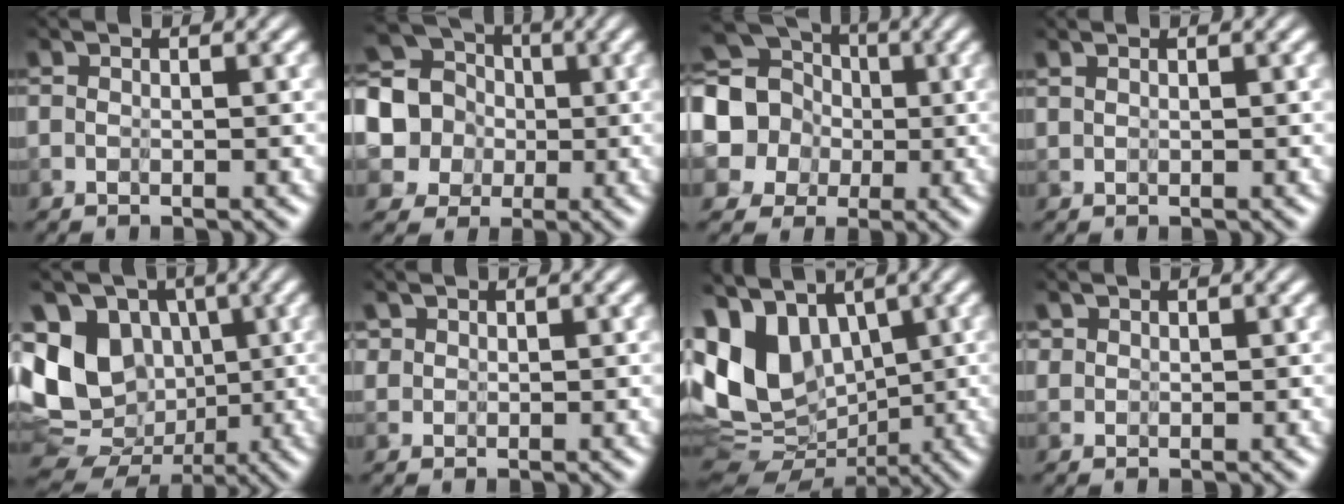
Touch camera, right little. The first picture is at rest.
{"total": 9.3, "force": [1.0, 8.5, 3.6], "torque": [-0.129, 0.008, -0.010]}
{"total": 11.9, "force": [0.4, 11.0, 4.5], "torque": [-0.157, 0.002, -0.029]}
{"total": 0.7, "force": [0.7, -0.1, 0.0], "torque": [-0.004, -0.006, 0.010]}
{"total": 11.4, "force": [0.5, 10.2, 5.2], "torque": [-0.148, 0.015, 0.002]}
{"total": 2.8, "force": [1.9, 1.7, 1.1], "torque": [-0.036, 0.012, 0.008]}
{"total": 7.5, "force": [2.1, 5.0, 5.2], "torque": [-0.129, -0.013, 0.036]}
{"total": 2.5, "force": [1.7, 1.6, 0.9], "torque": [-0.031, 0.010, 0.007]}